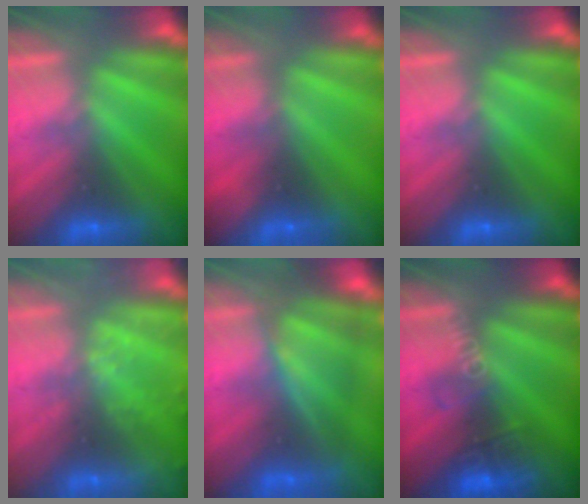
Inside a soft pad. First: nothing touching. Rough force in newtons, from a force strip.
{"total": 6.7}
{"total": 0.0}
{"total": 2.4}
{"total": 4.9}
{"total": 2.7}